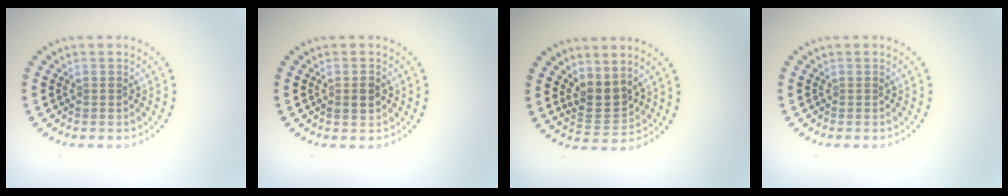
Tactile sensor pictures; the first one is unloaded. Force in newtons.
{"total": 1.6, "press": 1.6, "slide": 0.2}
{"total": 2.7, "press": 2.3, "slide": 1.5}
{"total": 0.0}